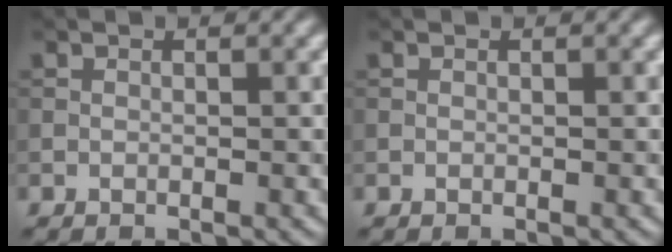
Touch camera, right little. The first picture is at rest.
{"total": 0.0}